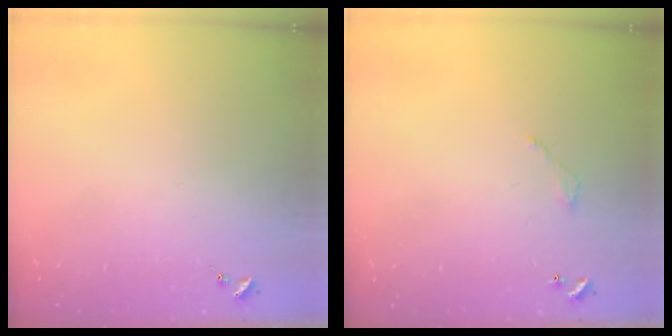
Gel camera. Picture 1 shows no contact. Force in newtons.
{"total": 3.8, "press": 3.8, "slide": 0.2}